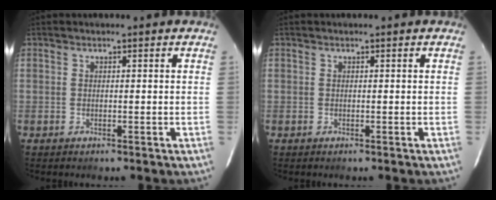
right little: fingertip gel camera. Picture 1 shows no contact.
{"total": 0.0}